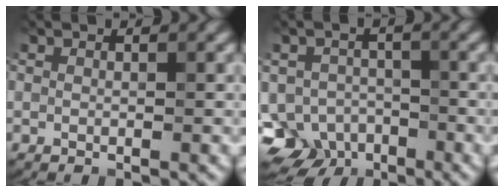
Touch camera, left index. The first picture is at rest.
{"total": 5.5, "force": [-3.4, 4.0, 1.8], "torque": [-0.019, 0.000, -0.064]}